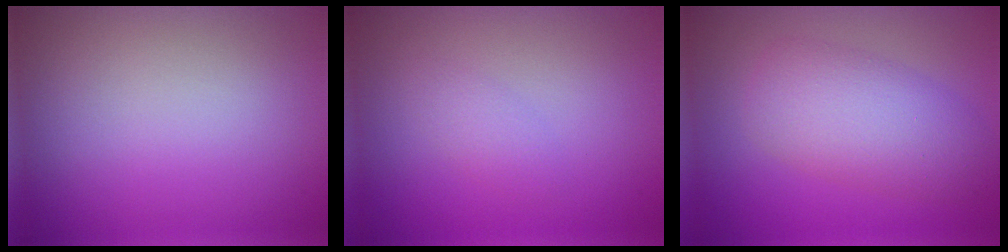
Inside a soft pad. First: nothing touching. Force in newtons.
{"total": 1.3, "press": 1.3, "slide": 0.0}
{"total": 5.8, "press": 5.8, "slide": 0.3}